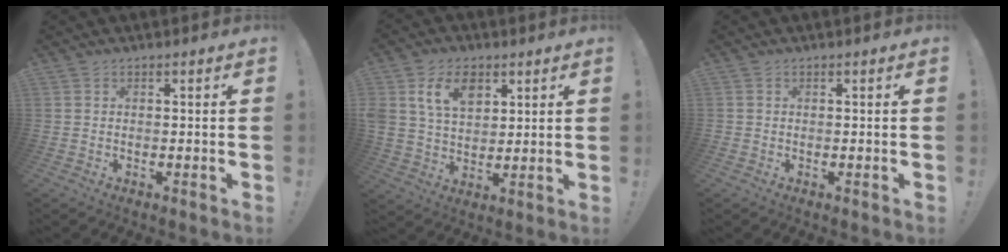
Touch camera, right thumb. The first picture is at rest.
{"total": 11.5, "force": [5.5, 7.8, 6.4], "torque": [-0.108, -0.011, 0.105]}
{"total": 0.0}